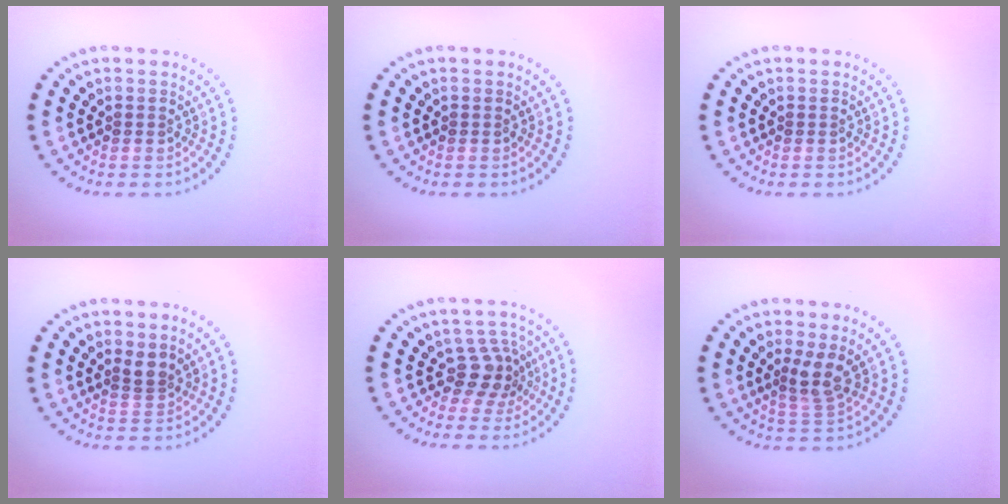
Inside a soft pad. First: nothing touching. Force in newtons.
{"total": 0.0}
{"total": 0.0}
{"total": 1.2, "press": 0.9, "slide": 0.8}
{"total": 2.9, "press": 2.2, "slide": 1.8}
{"total": 2.5, "press": 1.9, "slide": 1.7}